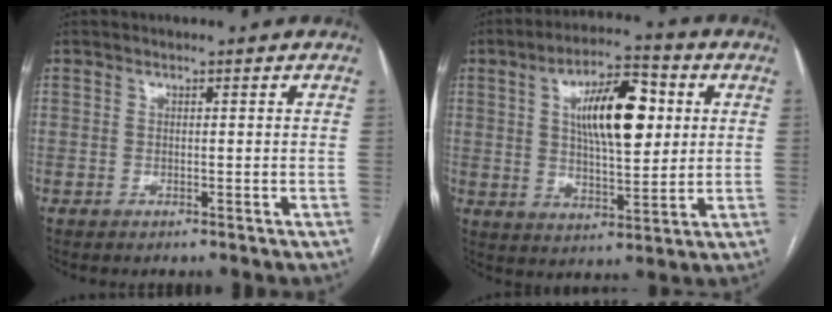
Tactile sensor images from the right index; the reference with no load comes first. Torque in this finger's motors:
{"motor_torque": [0.57, 0.22, 0.34, 0.12]}